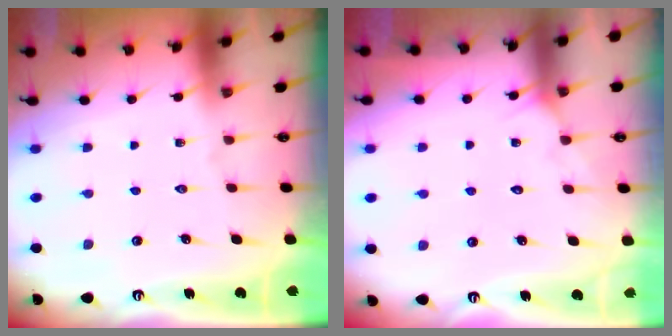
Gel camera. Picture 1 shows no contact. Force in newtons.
{"total": 3.4, "press": 3.4, "slide": 0.4}